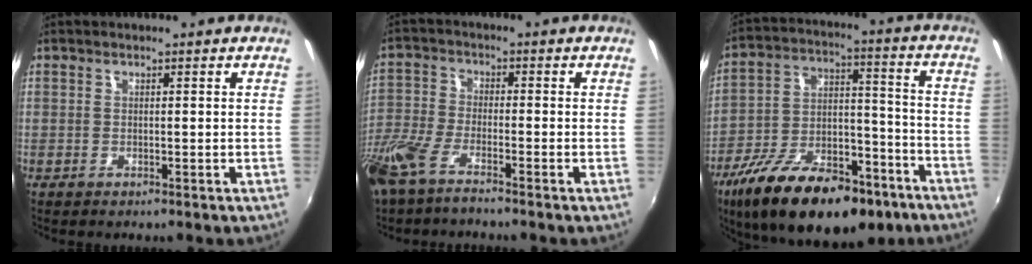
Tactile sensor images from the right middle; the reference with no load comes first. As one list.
[{"total": 9.5, "force": [-7.2, 2.1, 5.8], "torque": [-0.145, -0.021, -0.148]}, {"total": 24.5, "force": [-15.6, 10.9, 15.4], "torque": [-0.269, -0.010, -0.235]}]